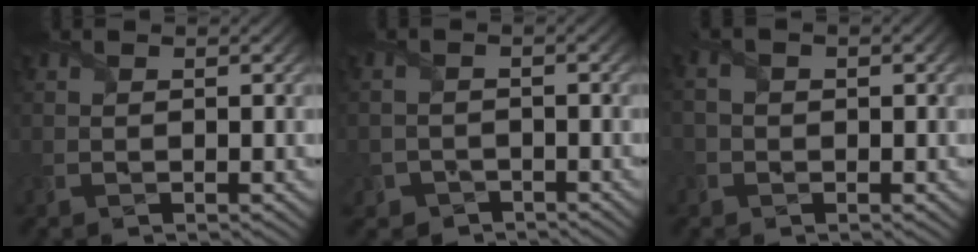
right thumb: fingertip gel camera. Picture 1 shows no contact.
{"total": 3.4, "force": [-2.5, 2.2, 0.4], "torque": [-0.011, -0.003, -0.049]}
{"total": 1.8, "force": [-0.5, 1.1, 1.3], "torque": [-0.030, 0.001, -0.011]}